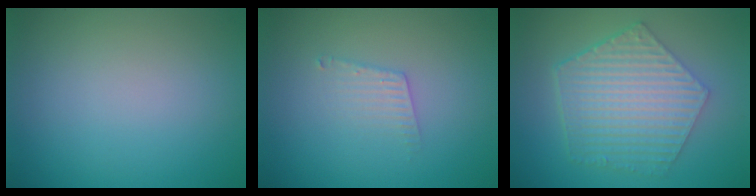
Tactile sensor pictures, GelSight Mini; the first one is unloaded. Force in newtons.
{"total": 1.7, "press": 1.7, "slide": 0.0}
{"total": 6.9, "press": 5.0, "slide": 4.8}